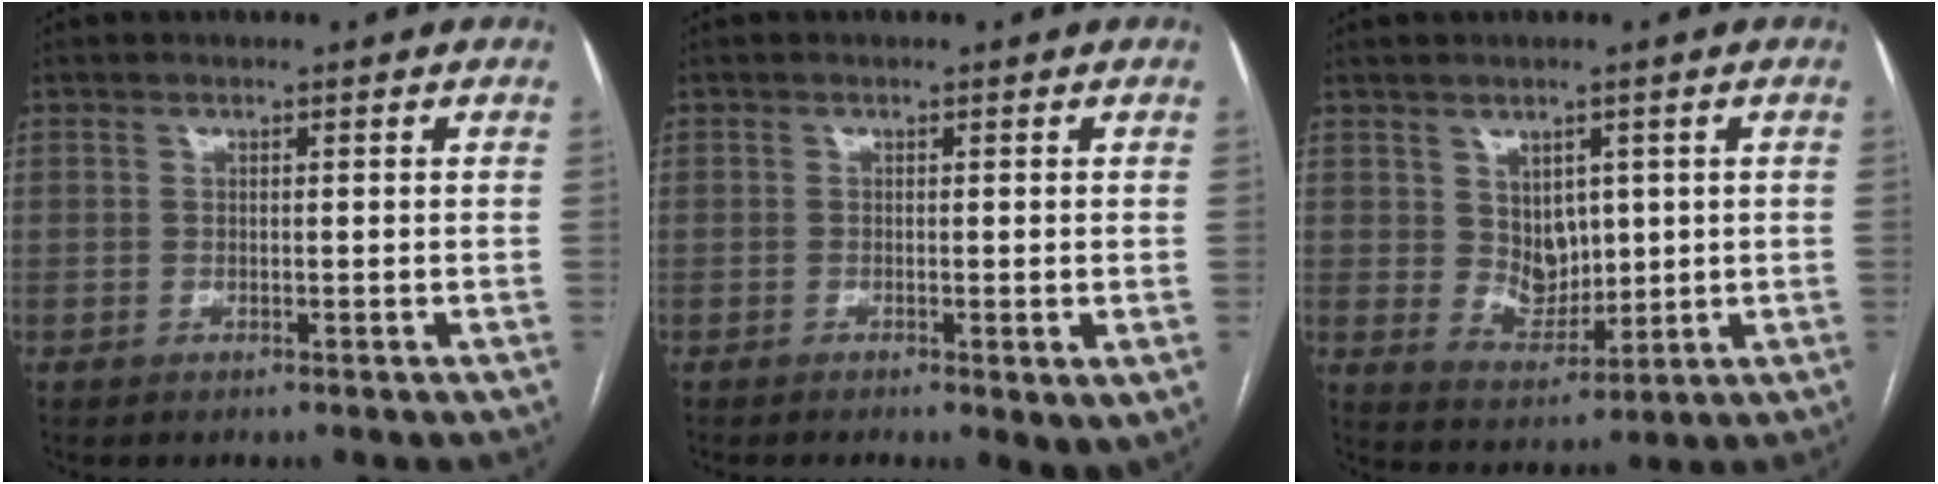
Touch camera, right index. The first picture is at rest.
{"total": 3.2, "force": [-1.1, 0.8, 2.9], "torque": [-0.036, -0.009, -0.015]}
{"total": 5.6, "force": [1.6, 4.1, 3.4], "torque": [-0.057, -0.001, 0.044]}